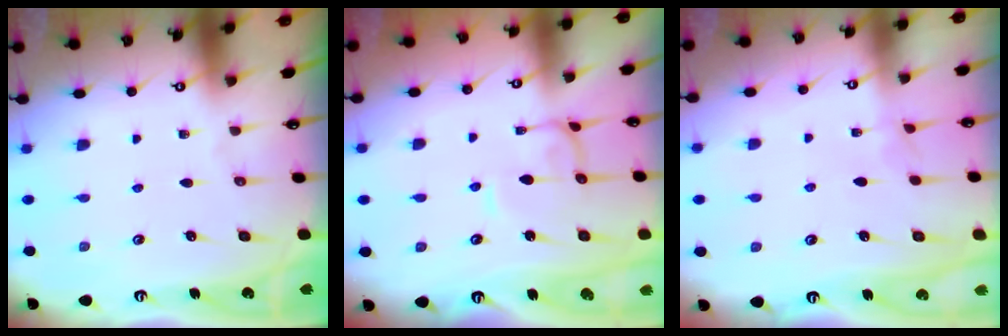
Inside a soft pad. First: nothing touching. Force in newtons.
{"total": 0.9, "press": 0.8, "slide": 0.4}
{"total": 3.2, "press": 3.2, "slide": 0.3}